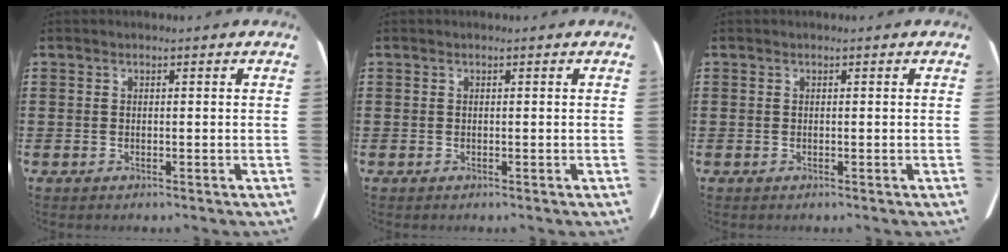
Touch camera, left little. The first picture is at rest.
{"total": 0.0}
{"total": 0.0}